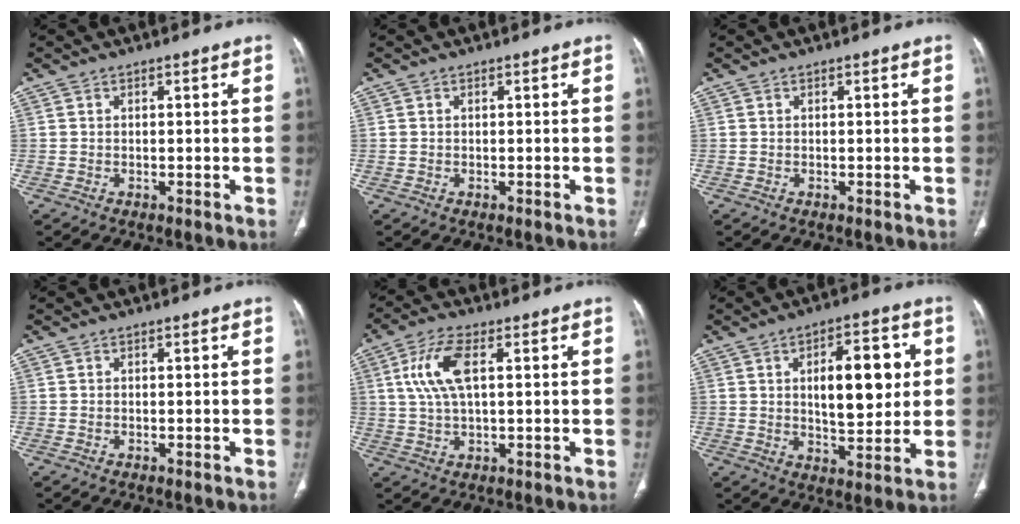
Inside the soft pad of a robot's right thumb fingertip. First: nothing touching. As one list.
[{"total": 0.0}, {"total": 0.0}, {"total": 0.0}, {"total": 8.6, "force": [2.2, 3.5, 7.5], "torque": [-0.167, 0.007, 0.042]}, {"total": 13.6, "force": [2.7, 6.1, 11.8], "torque": [-0.142, -0.004, 0.045]}]